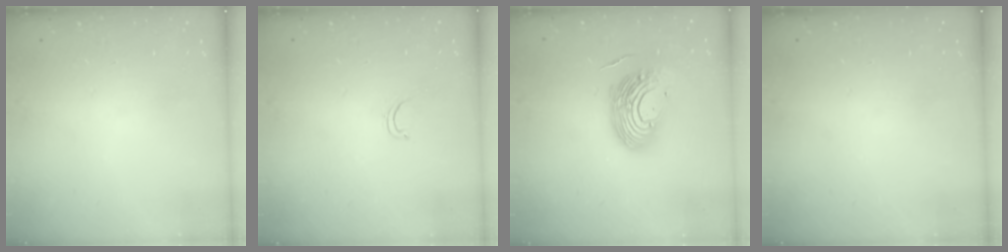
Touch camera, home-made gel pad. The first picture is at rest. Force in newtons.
{"total": 2.6, "press": 2.5, "slide": 0.4}
{"total": 14.4, "press": 14.2, "slide": 2.4}
{"total": 0.0}